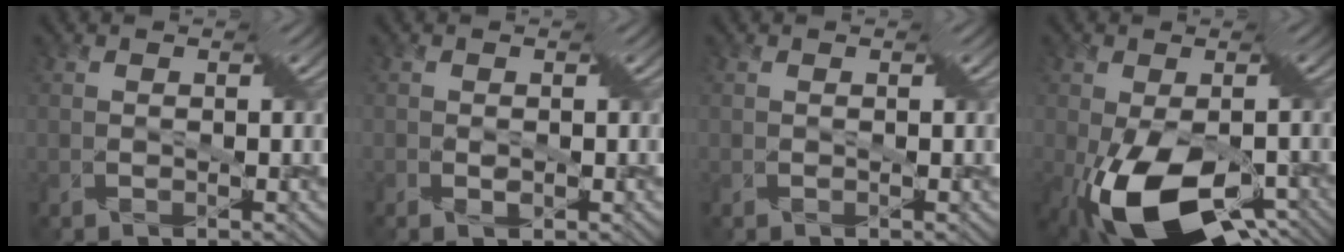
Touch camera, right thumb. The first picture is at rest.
{"total": 0.9, "force": [-0.2, 0.6, 0.7], "torque": [-0.001, -0.002, -0.007]}
{"total": 0.0}
{"total": 15.5, "force": [-6.3, 7.8, 11.9], "torque": [-0.223, -0.049, -0.091]}